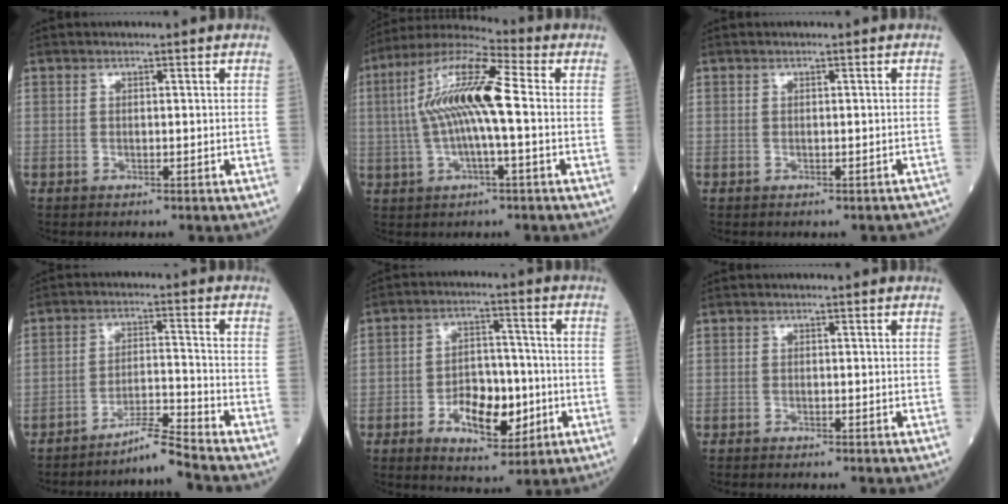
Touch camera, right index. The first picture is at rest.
{"total": 13.7, "force": [0.8, 2.1, 13.5], "torque": [-0.267, 0.026, 0.006]}
{"total": 2.0, "force": [-1.7, 0.9, 0.5], "torque": [0.001, 0.009, -0.020]}
{"total": 5.7, "force": [-5.2, -2.2, 1.1], "torque": [-0.023, -0.009, -0.093]}
{"total": 10.2, "force": [-3.2, 5.1, 8.2], "torque": [-0.139, 0.008, -0.046]}
{"total": 0.7, "force": [-0.7, 0.0, 0.2], "torque": [-0.007, -0.002, -0.013]}